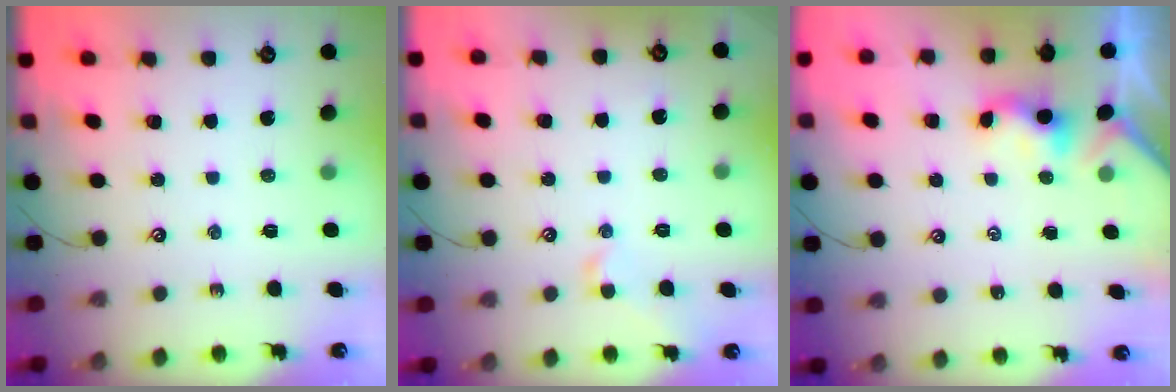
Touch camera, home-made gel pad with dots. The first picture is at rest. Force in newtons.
{"total": 1.2, "press": 1.0, "slide": 0.6}
{"total": 0.8, "press": 0.7, "slide": 0.4}